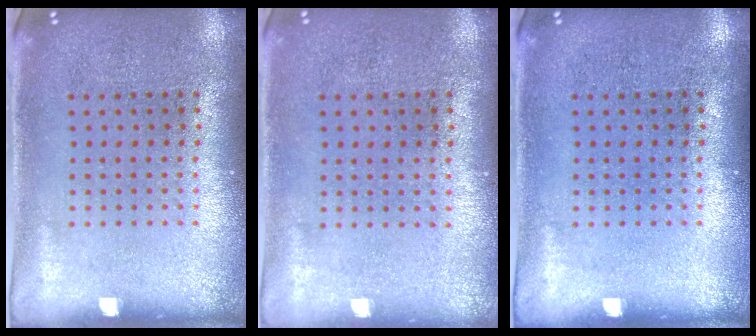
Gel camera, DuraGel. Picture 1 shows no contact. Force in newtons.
{"total": 0.0}
{"total": 0.0}